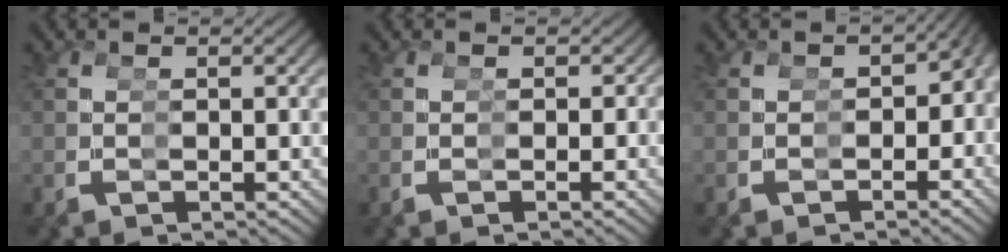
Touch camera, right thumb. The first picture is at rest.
{"total": 1.4, "force": [-0.1, 1.4, 0.3], "torque": [0.010, -0.010, 0.000]}
{"total": 3.6, "force": [-1.2, 2.6, 2.1], "torque": [-0.013, -0.015, -0.012]}